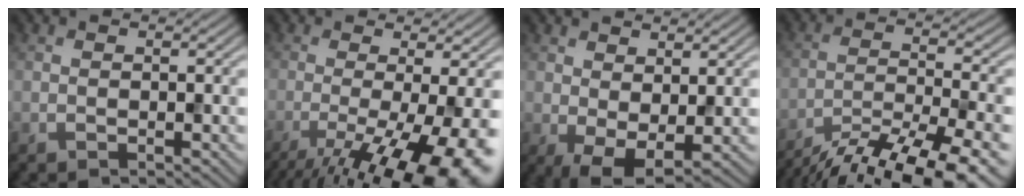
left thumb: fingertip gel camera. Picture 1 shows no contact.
{"total": 14.8, "force": [-6.4, 4.1, 12.7], "torque": [-0.181, -0.015, -0.086]}
{"total": 4.4, "force": [0.9, 2.2, 3.7], "torque": [-0.076, -0.006, 0.018]}
{"total": 15.2, "force": [-12.7, 3.2, 7.8], "torque": [-0.137, -0.023, -0.185]}